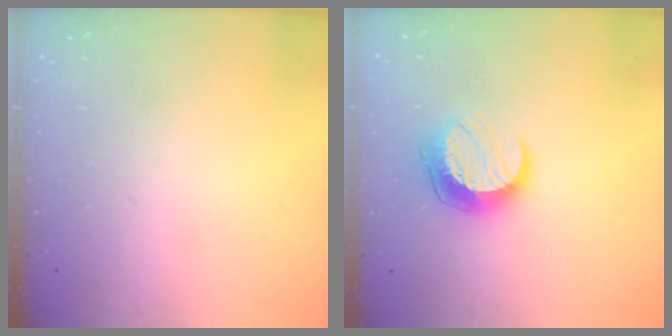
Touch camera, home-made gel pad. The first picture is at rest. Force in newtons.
{"total": 11.1, "press": 11.0, "slide": 0.7}